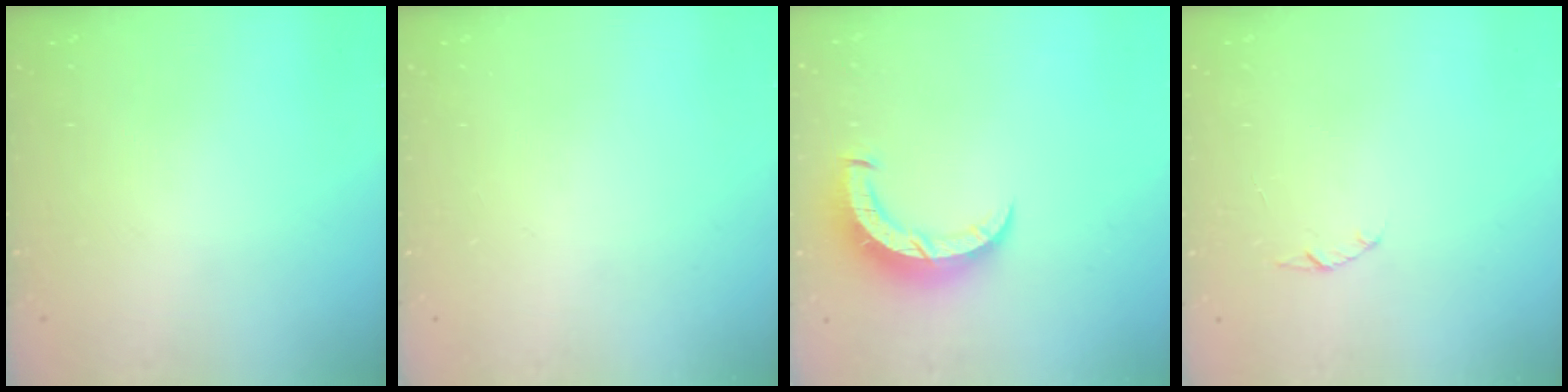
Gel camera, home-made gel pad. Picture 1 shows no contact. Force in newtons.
{"total": 0.0}
{"total": 8.4, "press": 8.3, "slide": 1.0}
{"total": 1.4, "press": 1.4, "slide": 0.3}